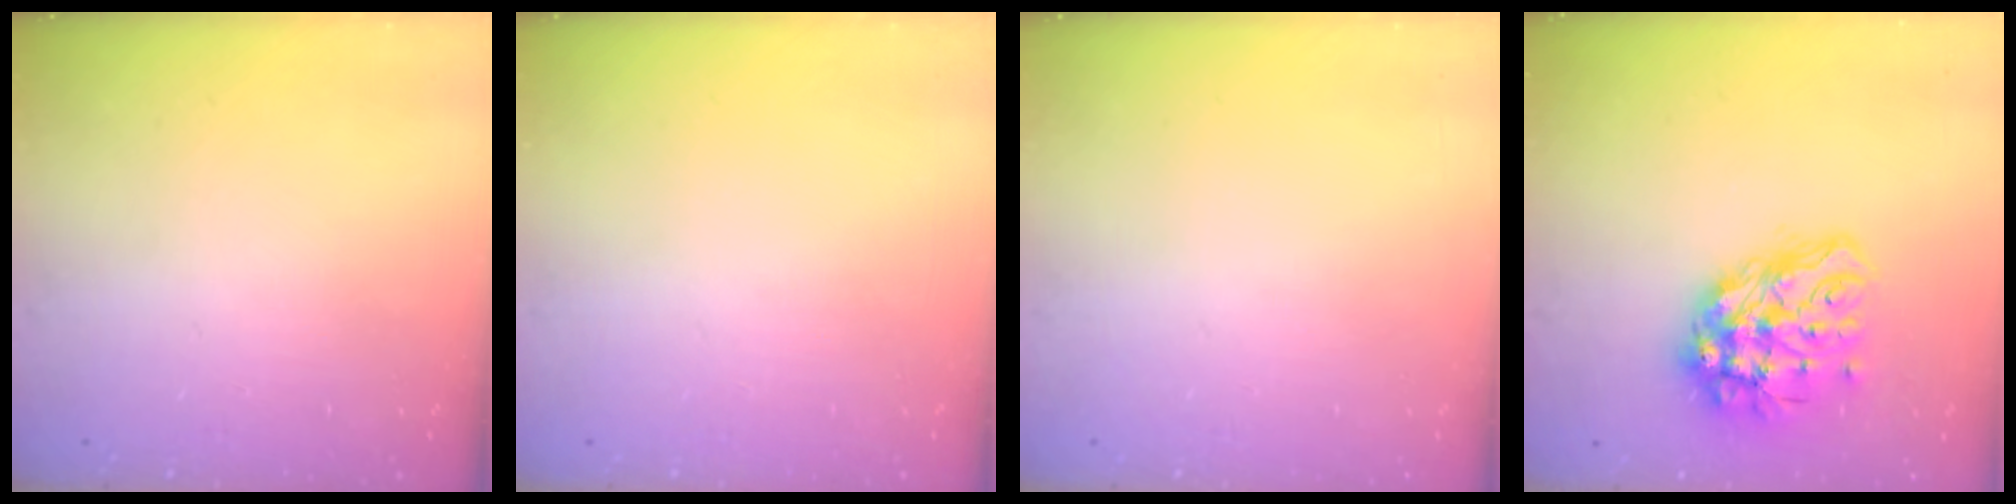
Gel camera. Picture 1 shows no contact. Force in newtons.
{"total": 0.0}
{"total": 0.0}
{"total": 16.2, "press": 16.1, "slide": 1.5}